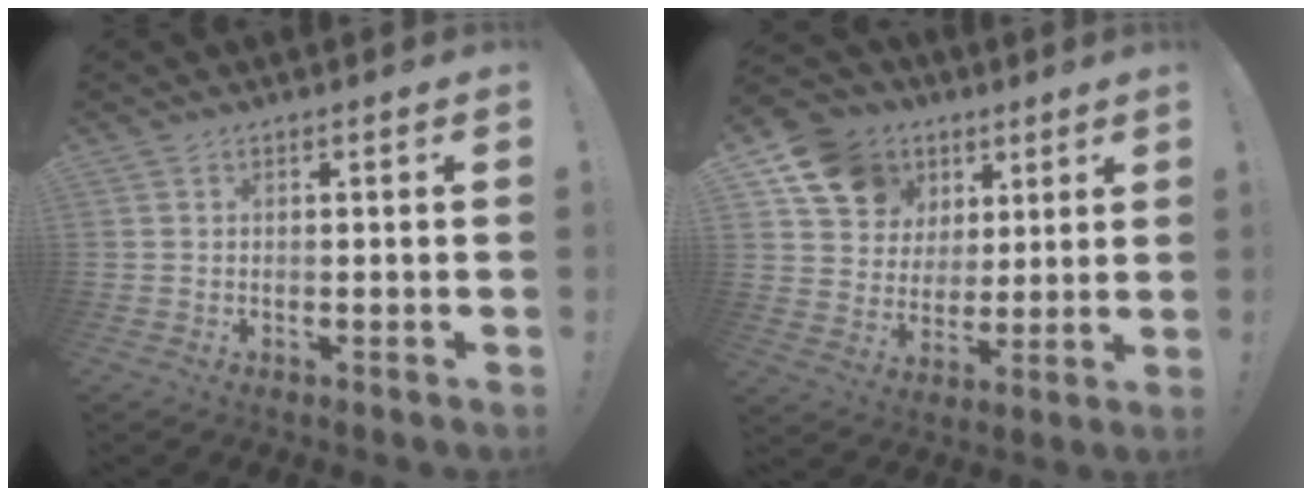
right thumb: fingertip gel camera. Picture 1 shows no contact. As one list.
[{"total": 14.1, "force": [7.5, 11.1, 4.4], "torque": [-0.070, -0.038, 0.155]}]